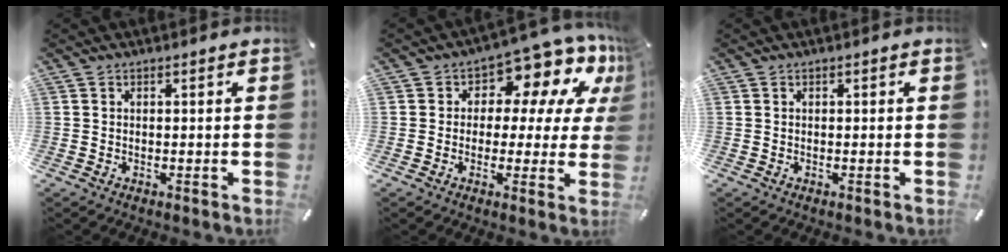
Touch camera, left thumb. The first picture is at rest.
{"total": 9.6, "force": [5.6, 5.8, 5.3], "torque": [-0.079, -0.049, 0.100]}
{"total": 0.0}